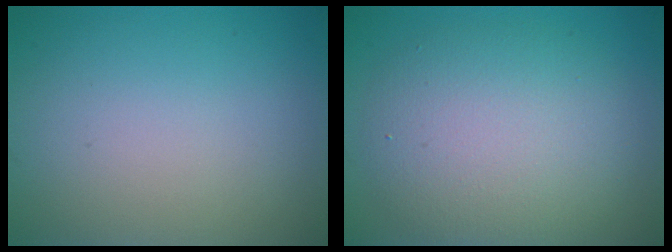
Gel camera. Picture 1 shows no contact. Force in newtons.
{"total": 6.8, "press": 6.8, "slide": 0.3}